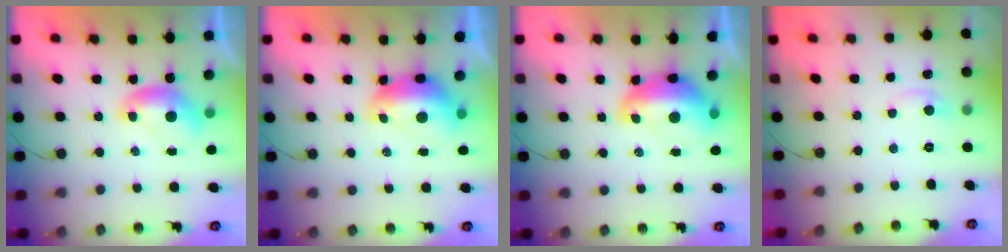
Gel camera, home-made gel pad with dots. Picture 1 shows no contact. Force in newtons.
{"total": 2.8, "press": 2.7, "slide": 0.7}
{"total": 4.7, "press": 4.6, "slide": 1.3}
{"total": 1.0, "press": 0.7, "slide": 0.7}